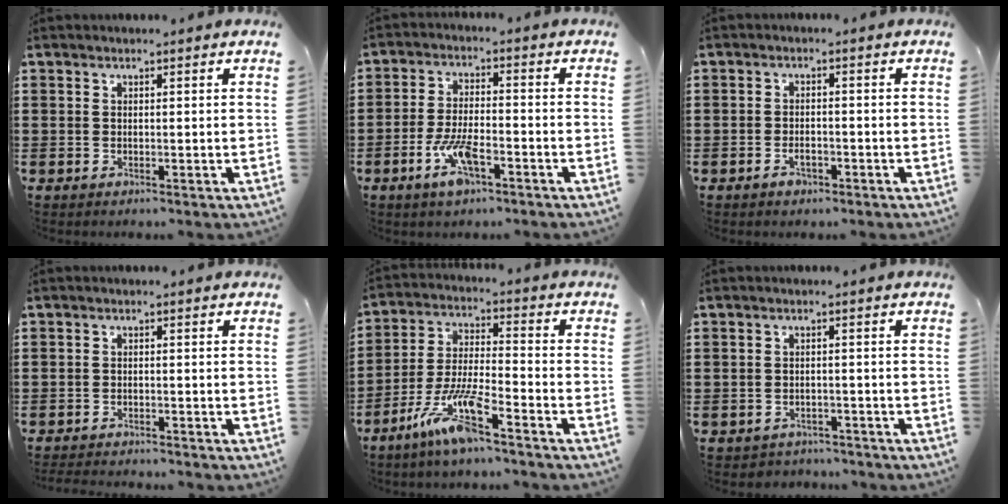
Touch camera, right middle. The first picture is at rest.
{"total": 7.1, "force": [-3.5, 2.4, 5.7], "torque": [-0.117, -0.002, -0.064]}
{"total": 2.0, "force": [-1.3, 1.0, 1.2], "torque": [-0.026, 0.001, -0.026]}
{"total": 1.7, "force": [-1.7, 0.1, 0.0], "torque": [-0.005, 0.001, -0.036]}
{"total": 9.5, "force": [-6.7, 1.0, 6.7], "torque": [-0.154, -0.012, -0.132]}
{"total": 1.8, "force": [-1.7, 0.5, -0.2], "torque": [-0.003, 0.001, -0.041]}